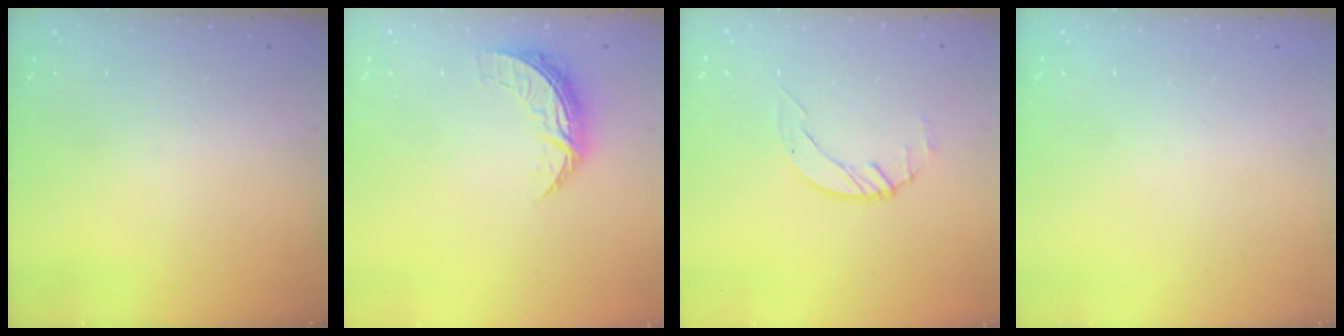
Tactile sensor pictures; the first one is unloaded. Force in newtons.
{"total": 7.2, "press": 7.2, "slide": 0.2}
{"total": 1.4, "press": 1.4, "slide": 0.2}
{"total": 0.0}